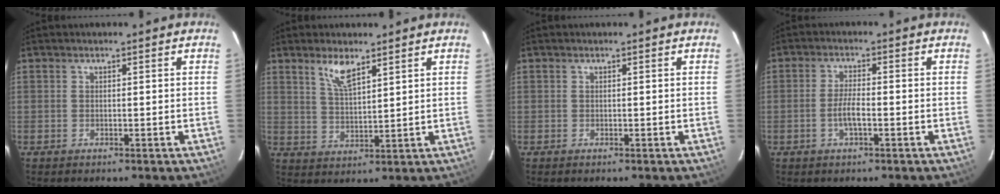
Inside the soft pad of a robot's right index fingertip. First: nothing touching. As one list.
[{"total": 5.5, "force": [3.8, 1.6, 3.7], "torque": [-0.070, -0.001, 0.076]}, {"total": 0.0}, {"total": 3.7, "force": [-1.3, 0.8, 3.3], "torque": [-0.067, -0.001, -0.025]}]